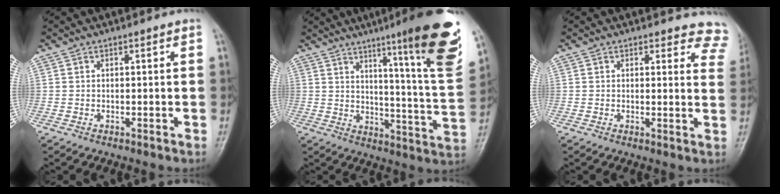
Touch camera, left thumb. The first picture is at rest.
{"total": 20.3, "force": [11.9, 1.1, 16.4], "torque": [-0.199, -0.068, 0.167]}
{"total": 8.5, "force": [7.8, 3.2, 0.3], "torque": [0.060, -0.042, 0.046]}